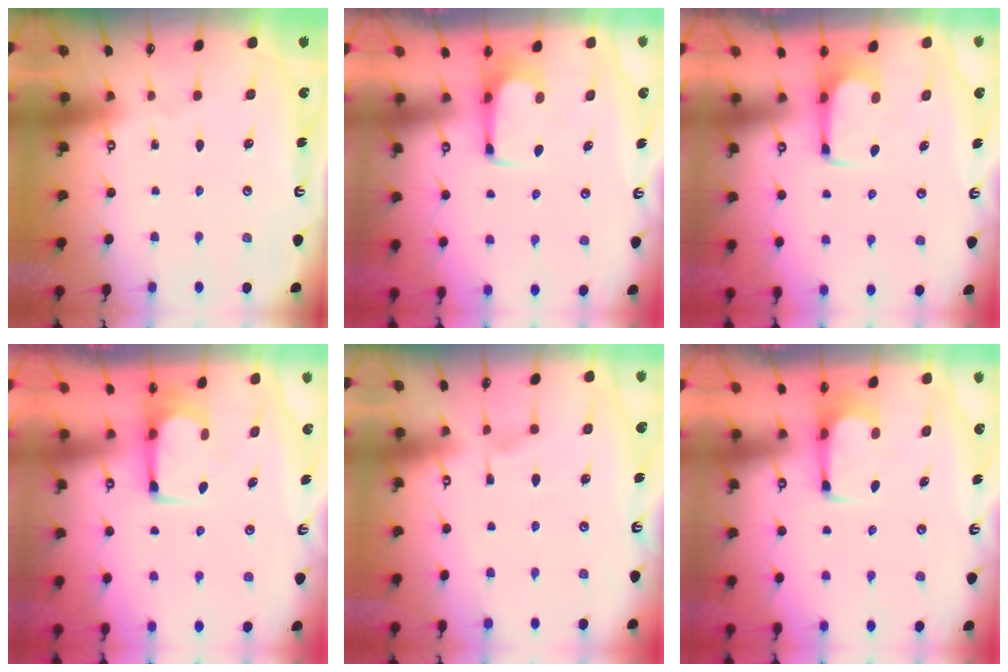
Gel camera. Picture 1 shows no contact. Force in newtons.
{"total": 4.0, "press": 3.9, "slide": 0.3}
{"total": 4.0, "press": 4.0, "slide": 0.3}
{"total": 2.1, "press": 2.1, "slide": 0.1}
{"total": 1.6, "press": 0.8, "slide": 1.4}
{"total": 5.8, "press": 5.8, "slide": 0.4}